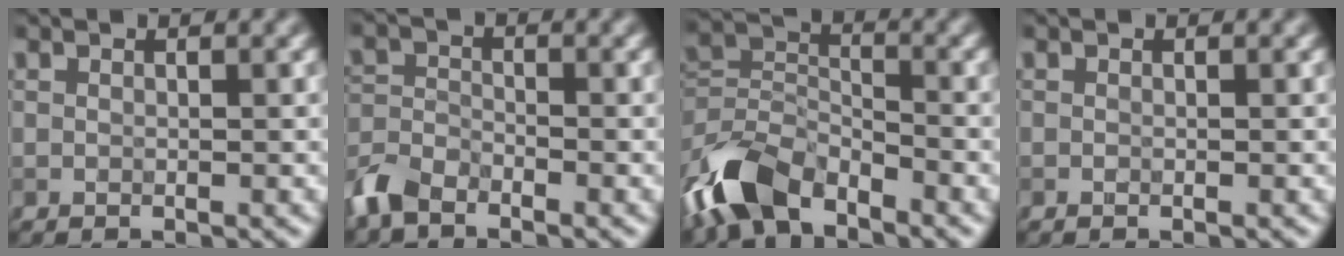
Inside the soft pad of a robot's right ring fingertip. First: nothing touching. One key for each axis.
{"total": 3.7, "fx": -3.0, "fy": 1.7, "fz": 1.5, "tx": -0.032, "ty": -0.001, "tz": -0.073}
{"total": 7.5, "fx": -5.1, "fy": 3.8, "fz": 4.0, "tx": -0.079, "ty": -0.002, "tz": -0.115}
{"total": 0.0}